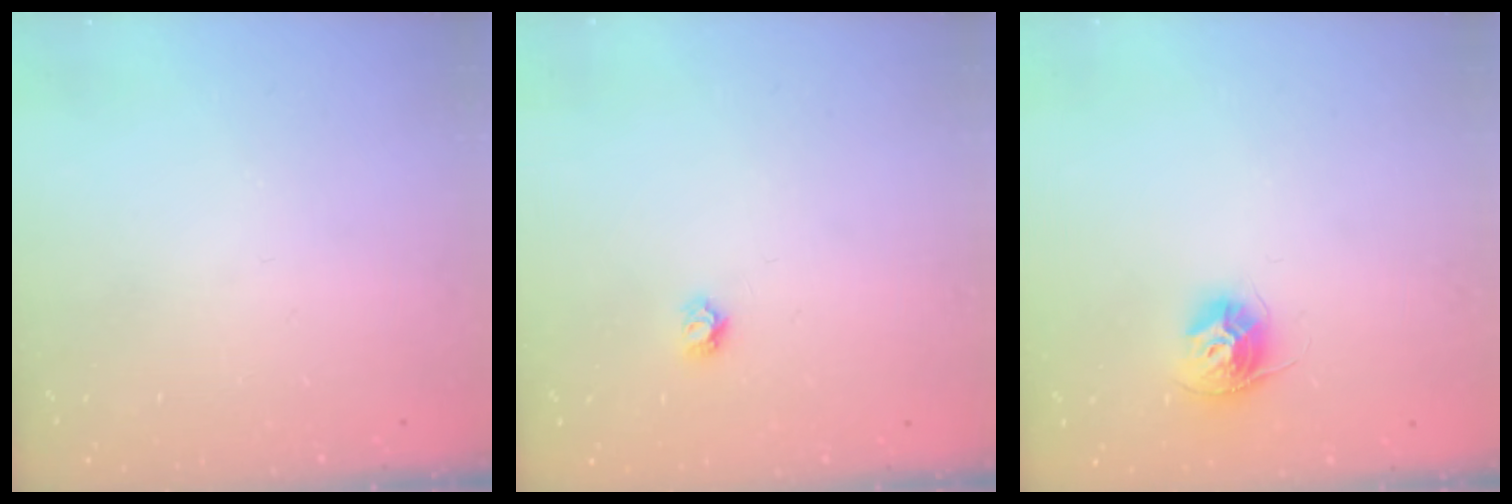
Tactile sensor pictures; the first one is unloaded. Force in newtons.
{"total": 3.8, "press": 3.8, "slide": 0.3}
{"total": 10.5, "press": 10.4, "slide": 0.8}